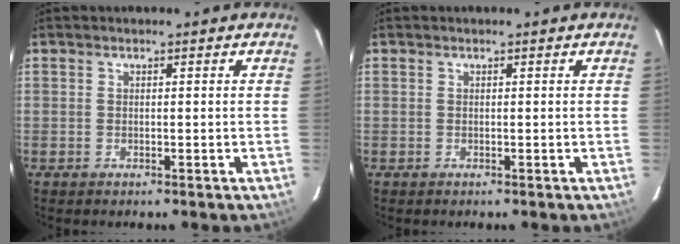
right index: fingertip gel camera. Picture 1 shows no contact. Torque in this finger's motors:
{"motor_torque": [0.00, 0.00, 0.00, 0.00]}